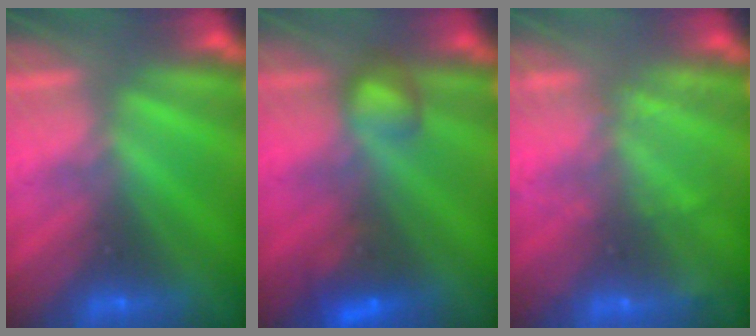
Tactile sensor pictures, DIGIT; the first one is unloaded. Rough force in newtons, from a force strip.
{"total": 5.9}
{"total": 2.3}